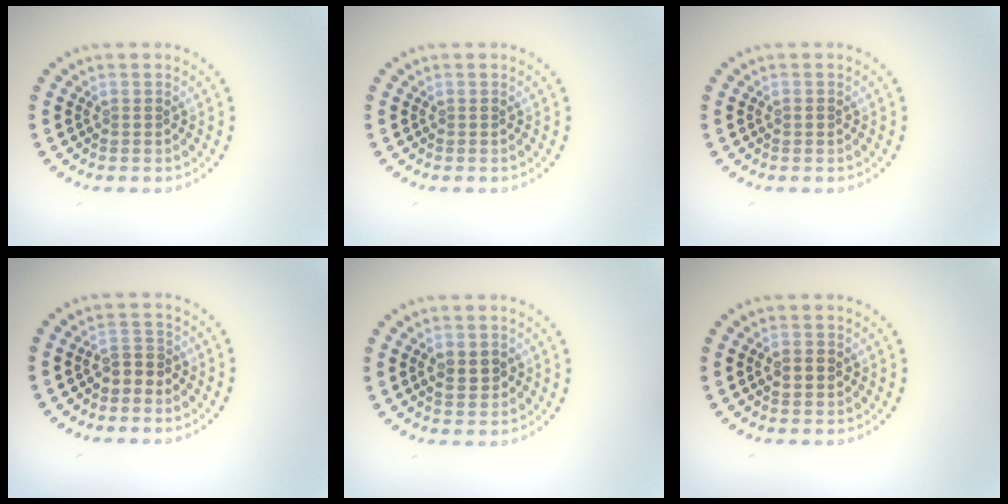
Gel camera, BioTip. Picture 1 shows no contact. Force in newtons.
{"total": 0.0}
{"total": 0.6, "press": 0.6, "slide": 0.2}
{"total": 1.7, "press": 1.5, "slide": 0.9}
{"total": 1.5, "press": 1.5, "slide": 0.1}
{"total": 1.8, "press": 1.8, "slide": 0.1}